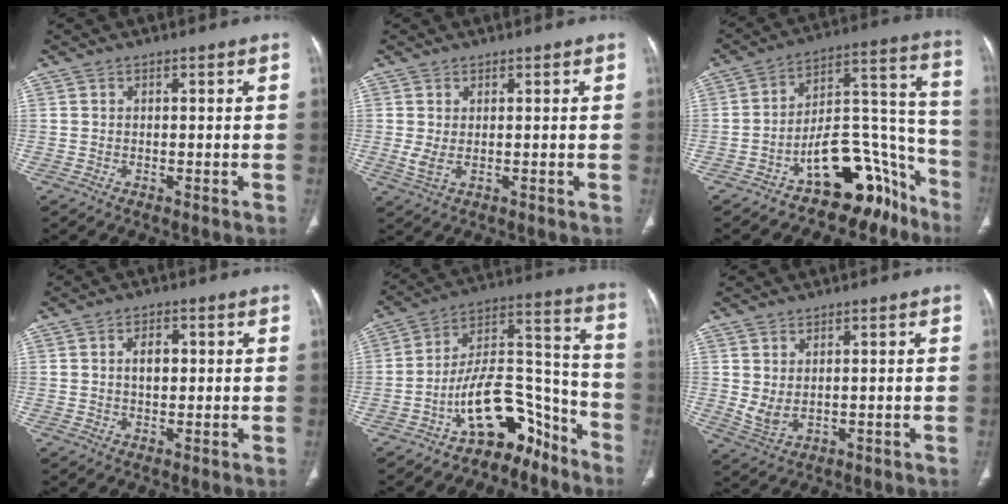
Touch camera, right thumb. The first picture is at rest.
{"total": 2.5, "force": [0.3, 0.8, 2.3], "torque": [-0.057, -0.005, 0.011]}
{"total": 19.3, "force": [-12.2, 9.6, 11.4], "torque": [-0.094, 0.144, -0.184]}
{"total": 3.5, "force": [0.6, 2.2, 2.7], "torque": [-0.038, 0.002, 0.009]}
{"total": 15.3, "force": [-10.3, 7.4, 8.4], "torque": [-0.104, 0.127, -0.174]}
{"total": 4.0, "force": [0.7, 2.1, 3.2], "torque": [-0.066, -0.006, 0.026]}